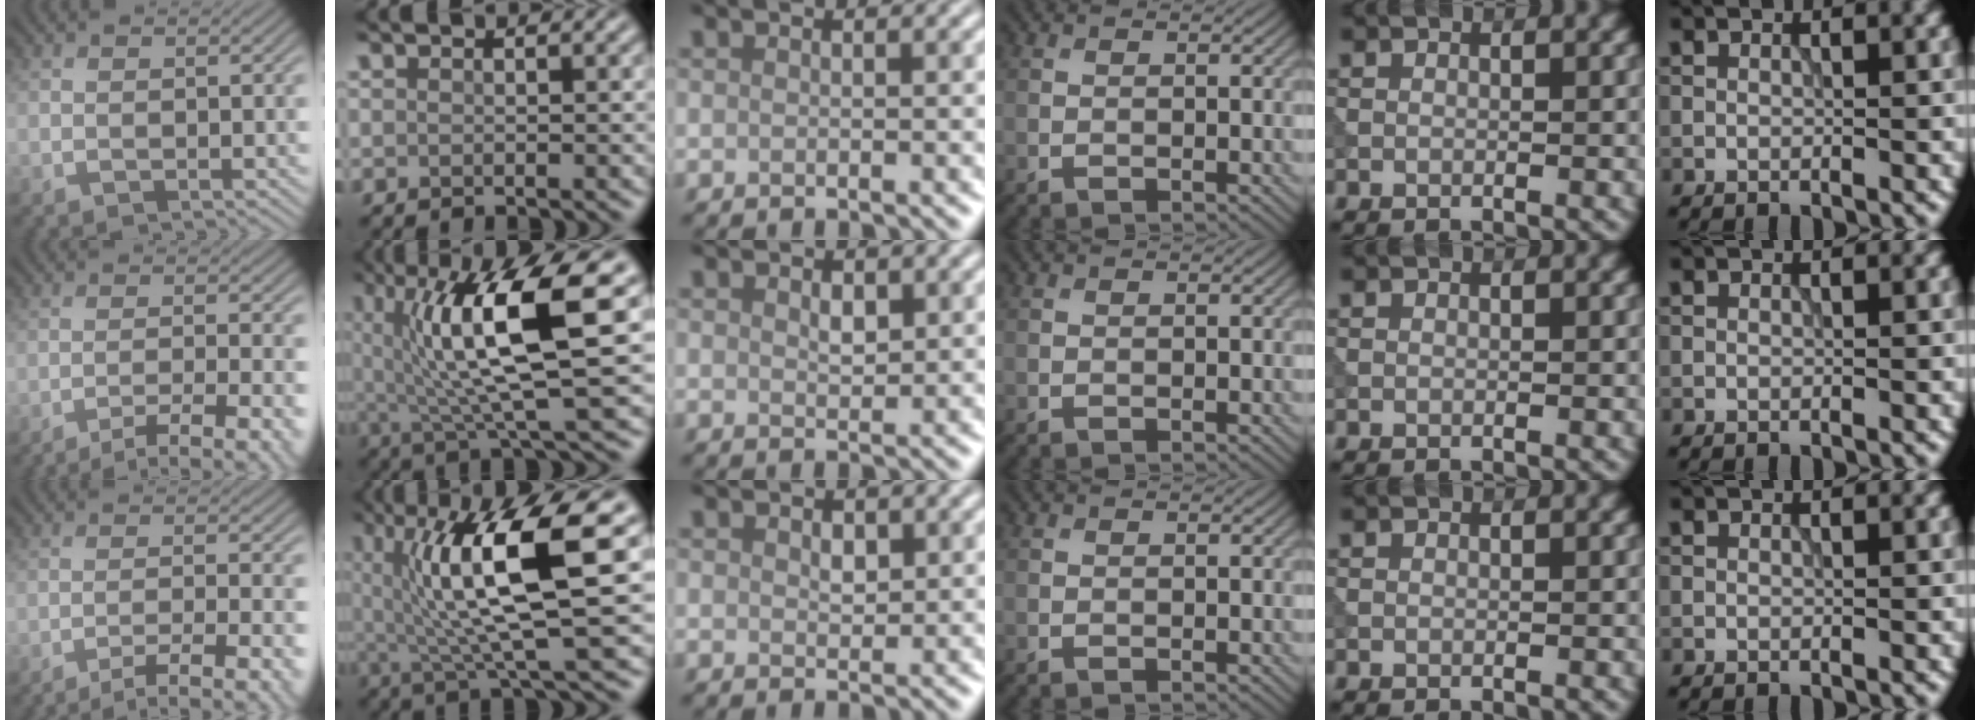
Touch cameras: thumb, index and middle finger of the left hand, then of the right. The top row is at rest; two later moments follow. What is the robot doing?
{"motion": "extract", "object": "tissue"}